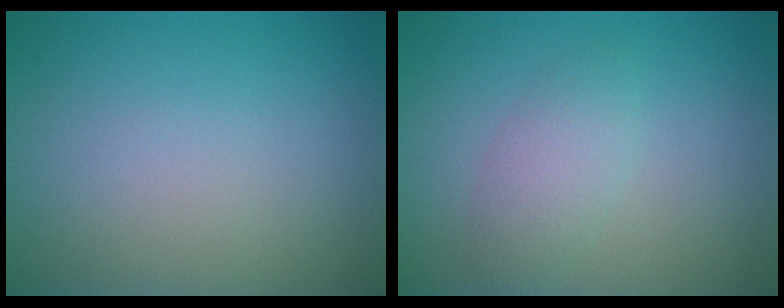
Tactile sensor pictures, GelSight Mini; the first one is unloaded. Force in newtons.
{"total": 2.3, "press": 2.3, "slide": 0.2}